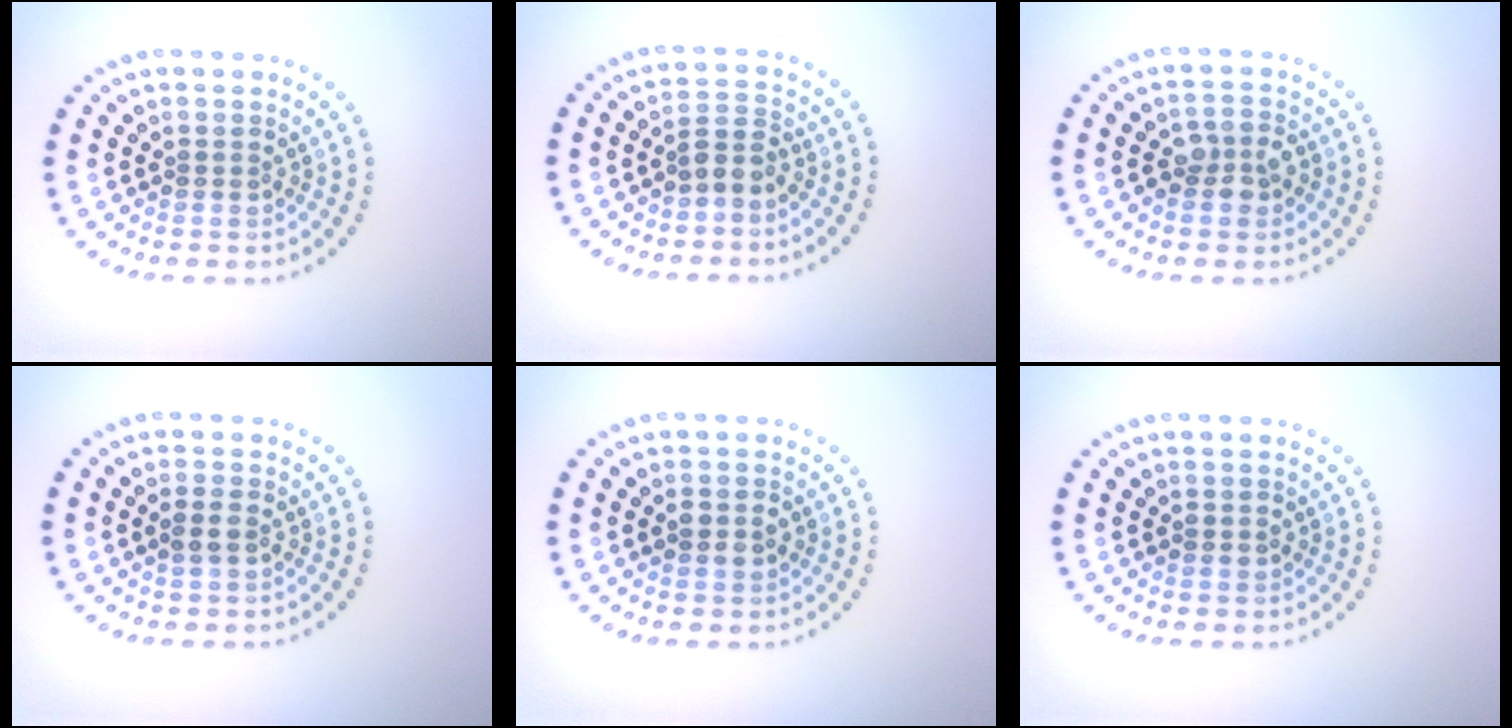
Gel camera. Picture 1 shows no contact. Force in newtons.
{"total": 2.2, "press": 1.8, "slide": 1.2}
{"total": 2.4, "press": 2.4, "slide": 0.6}
{"total": 1.2, "press": 1.2, "slide": 0.2}
{"total": 1.8, "press": 1.8, "slide": 0.0}
{"total": 0.7, "press": 0.7, "slide": 0.2}